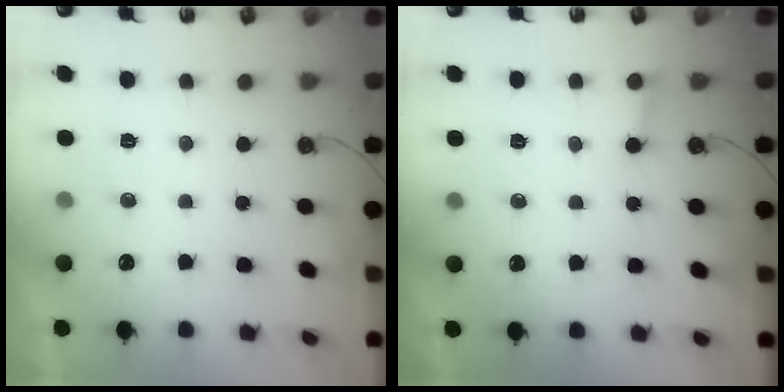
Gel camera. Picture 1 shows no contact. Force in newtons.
{"total": 2.2, "press": 2.2, "slide": 0.1}